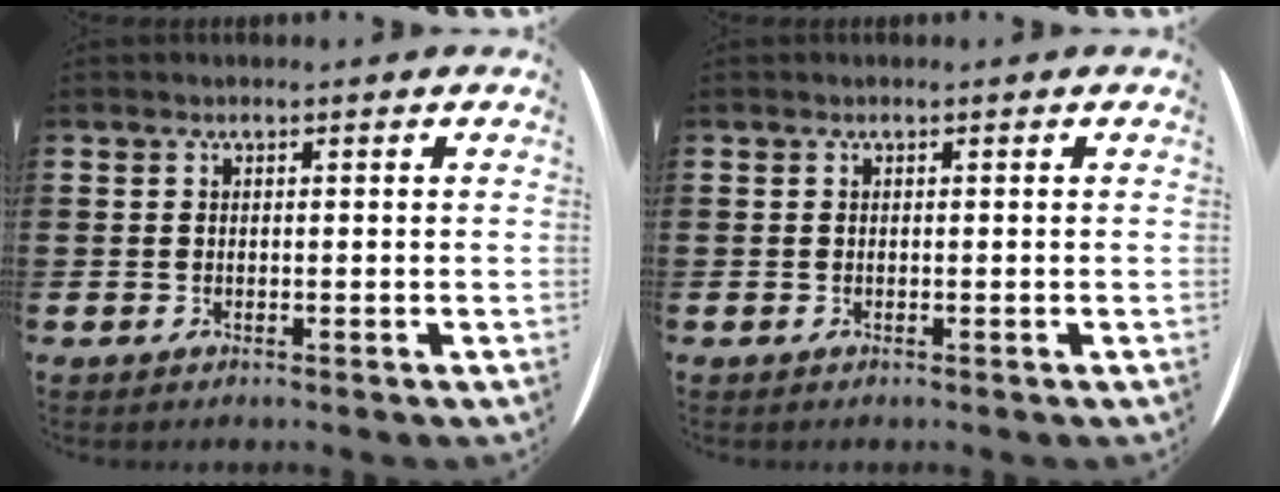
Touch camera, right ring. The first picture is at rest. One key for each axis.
{"total": 0.0}